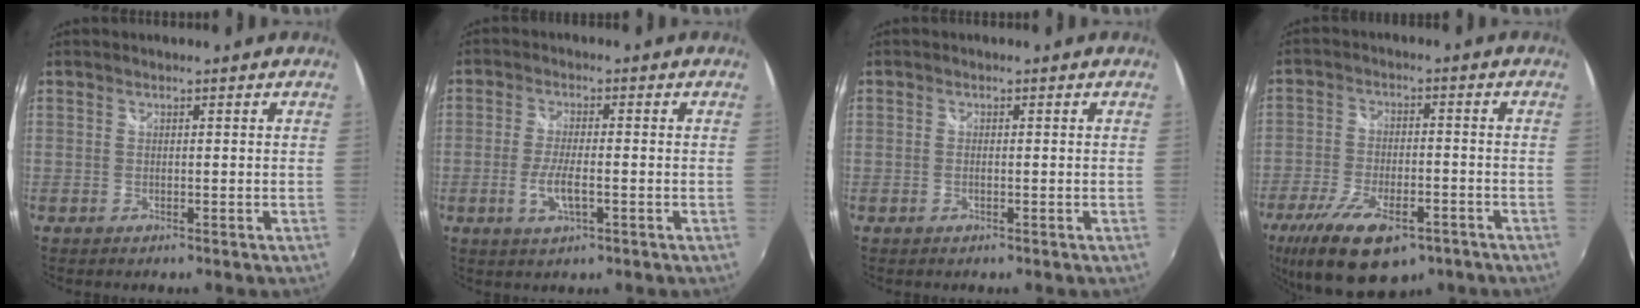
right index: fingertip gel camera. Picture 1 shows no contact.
{"total": 5.5, "force": [-1.8, 1.4, 5.0], "torque": [-0.104, -0.007, -0.034]}
{"total": 0.8, "force": [-0.2, 0.2, 0.8], "torque": [-0.017, 0.000, -0.006]}
{"total": 17.4, "force": [-10.8, 7.3, 11.5], "torque": [-0.240, -0.042, -0.174]}